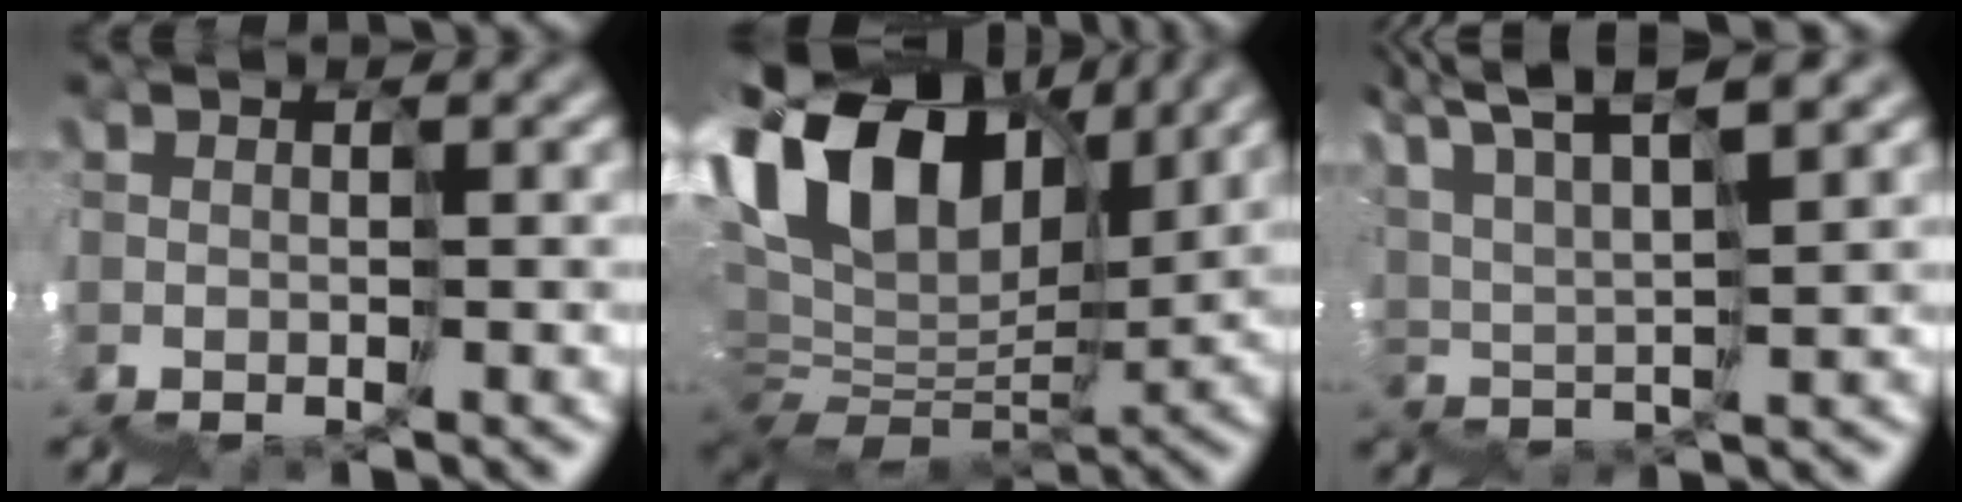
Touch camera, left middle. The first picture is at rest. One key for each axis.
{"total": 9.0, "fx": 7.1, "fy": 4.6, "fz": 3.0, "tx": -0.084, "ty": 0.057, "tz": 0.116}
{"total": 6.5, "fx": 6.5, "fy": -0.5, "fz": 0.6, "tx": -0.039, "ty": 0.047, "tz": 0.097}